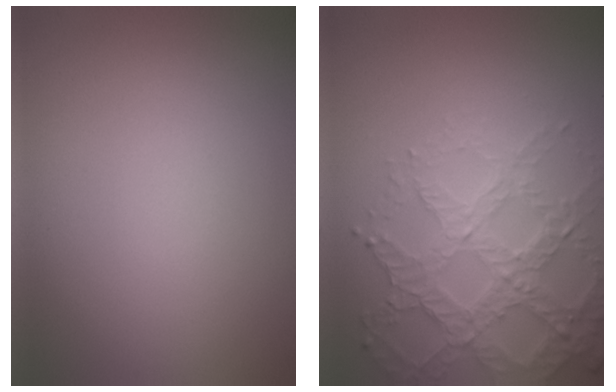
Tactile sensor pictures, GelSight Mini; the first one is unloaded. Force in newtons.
{"total": 5.7, "press": 4.6, "slide": 3.4}